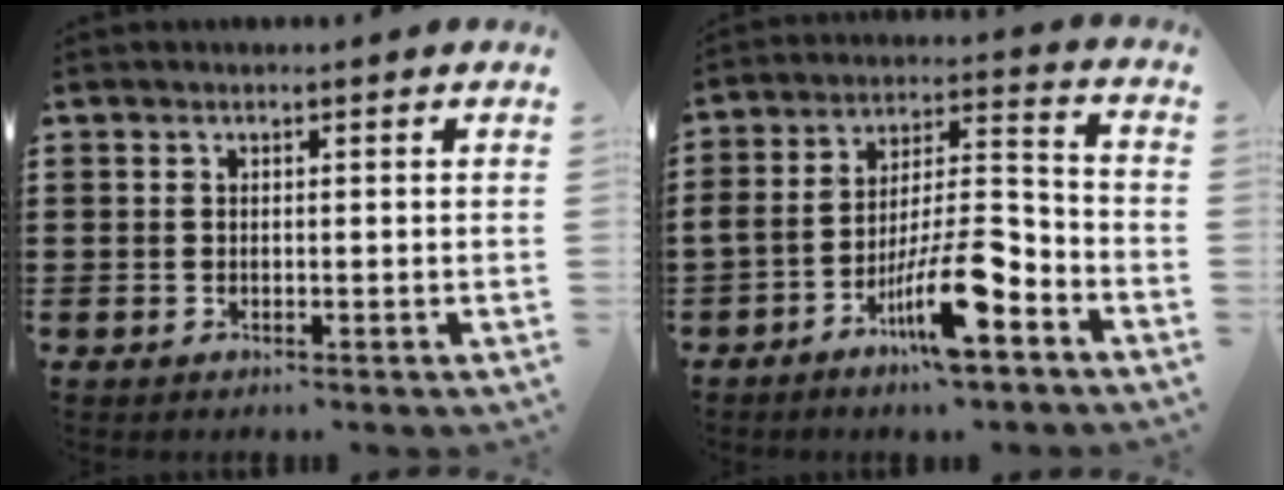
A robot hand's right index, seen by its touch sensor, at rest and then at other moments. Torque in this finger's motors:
{"motor_torque": [2.14, 0.00, 0.80, 0.21]}